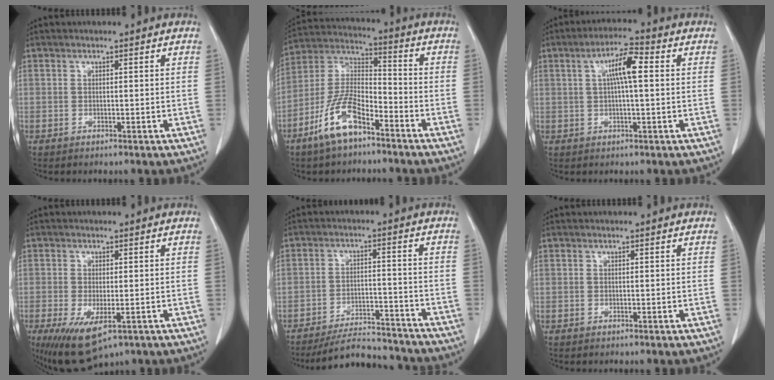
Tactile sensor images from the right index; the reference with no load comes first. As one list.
[{"total": 11.4, "force": [-7.0, 4.2, 8.1], "torque": [-0.177, 0.005, -0.135]}, {"total": 6.2, "force": [1.2, 0.8, 6.0], "torque": [-0.109, 0.015, 0.019]}, {"total": 8.9, "force": [-4.5, 3.4, 6.9], "torque": [-0.119, -0.023, -0.067]}, {"total": 11.0, "force": [-10.6, 1.9, 2.0], "torque": [-0.023, 0.009, -0.158]}, {"total": 0.0}]